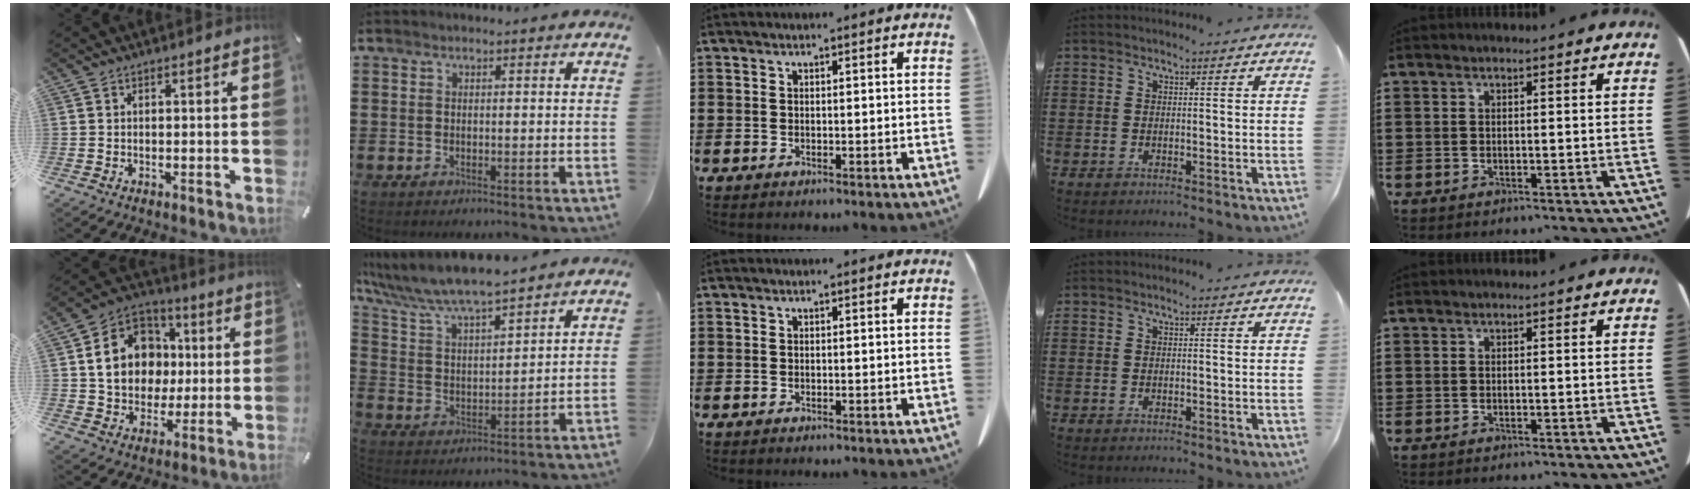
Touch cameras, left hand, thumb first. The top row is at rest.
{"thumb": {"total": 16.1, "force": [1.3, 14.0, 7.9], "torque": [-0.143, 0.015, 0.028]}, "index": {"total": 6.7, "force": [6.2, 0.4, 2.6], "torque": [-0.079, -0.035, 0.105]}}